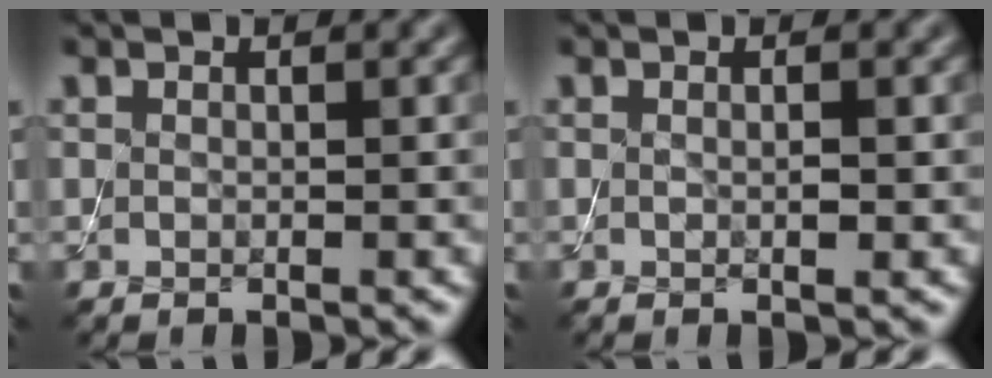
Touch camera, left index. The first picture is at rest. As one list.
[{"total": 0.9, "force": [0.0, 0.1, 0.9], "torque": [-0.014, -0.002, -0.002]}]